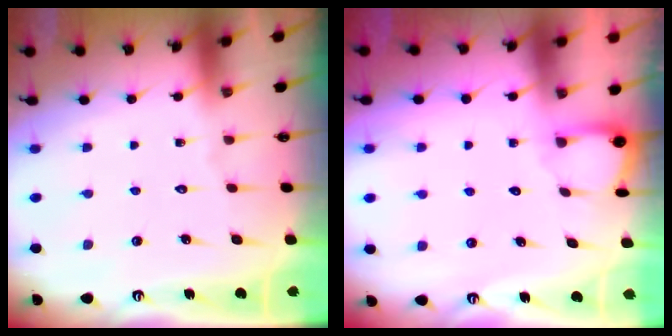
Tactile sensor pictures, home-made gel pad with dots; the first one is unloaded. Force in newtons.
{"total": 1.8, "press": 1.8, "slide": 0.1}